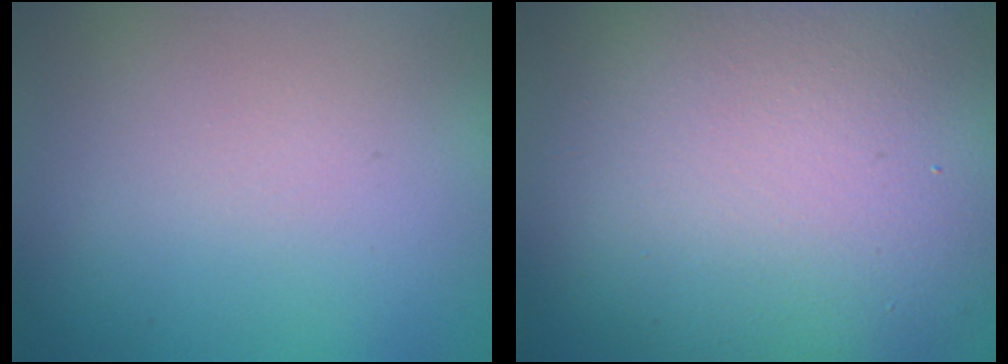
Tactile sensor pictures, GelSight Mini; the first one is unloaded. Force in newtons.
{"total": 13.9, "press": 13.9, "slide": 0.7}